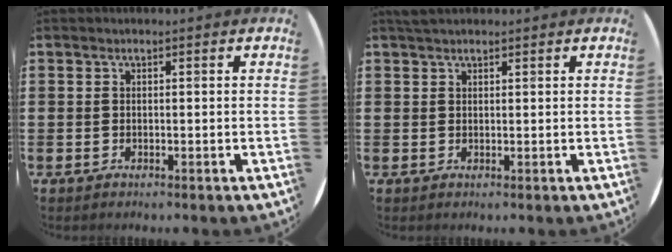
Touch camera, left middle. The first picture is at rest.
{"total": 1.4, "force": [1.3, 0.4, 0.3], "torque": [-0.007, 0.005, 0.024]}